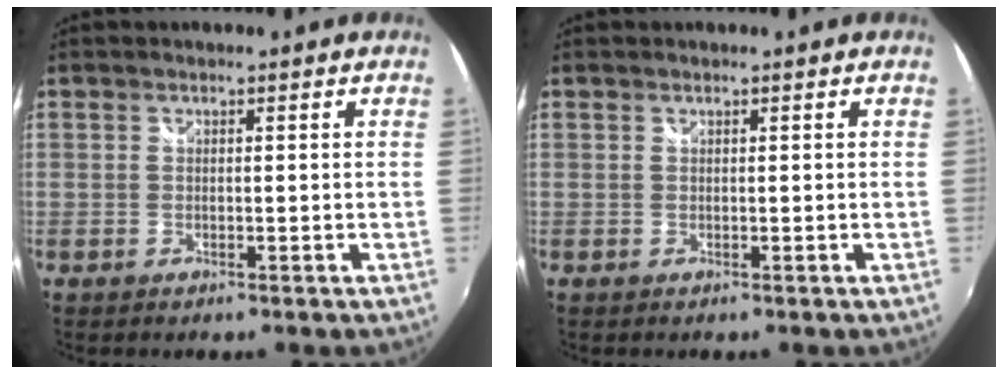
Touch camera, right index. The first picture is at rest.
{"total": 0.0}